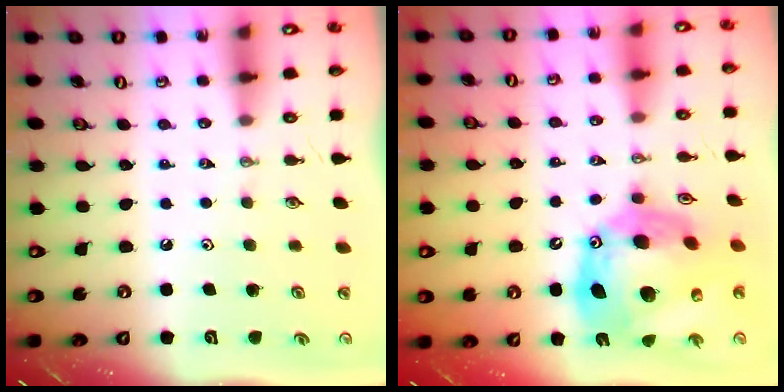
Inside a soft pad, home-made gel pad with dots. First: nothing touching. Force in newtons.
{"total": 23.3, "press": 23.2, "slide": 2.2}